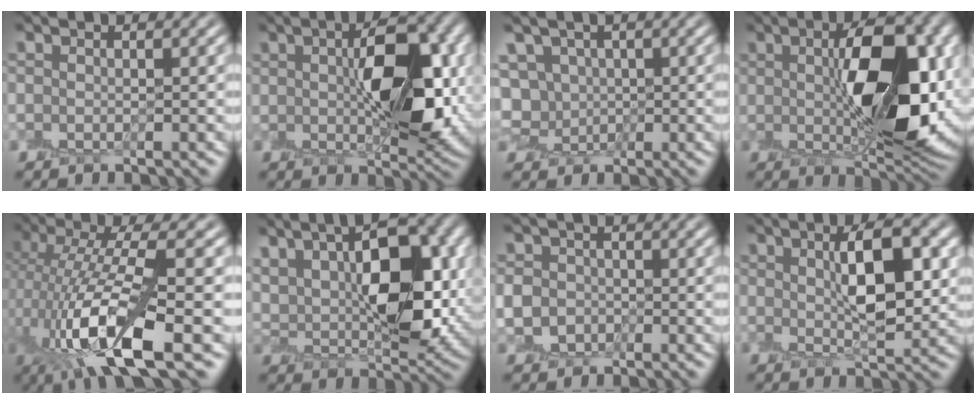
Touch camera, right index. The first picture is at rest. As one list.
[{"total": 9.2, "force": [1.0, 4.0, 8.3], "torque": [-0.122, 0.008, 0.022]}, {"total": 5.1, "force": [0.4, 4.5, 2.4], "torque": [-0.050, 0.016, 0.000]}, {"total": 11.4, "force": [1.0, 4.5, 10.4], "torque": [-0.152, 0.006, 0.024]}, {"total": 9.5, "force": [-1.5, 2.8, 8.9], "torque": [-0.168, 0.007, -0.023]}, {"total": 11.7, "force": [2.9, 6.1, 9.5], "torque": [-0.140, 0.007, 0.055]}, {"total": 2.5, "force": [-0.6, 2.3, 0.6], "torque": [-0.009, 0.001, -0.014]}, {"total": 5.8, "force": [1.3, 2.0, 5.3], "torque": [-0.082, 0.008, 0.025]}]